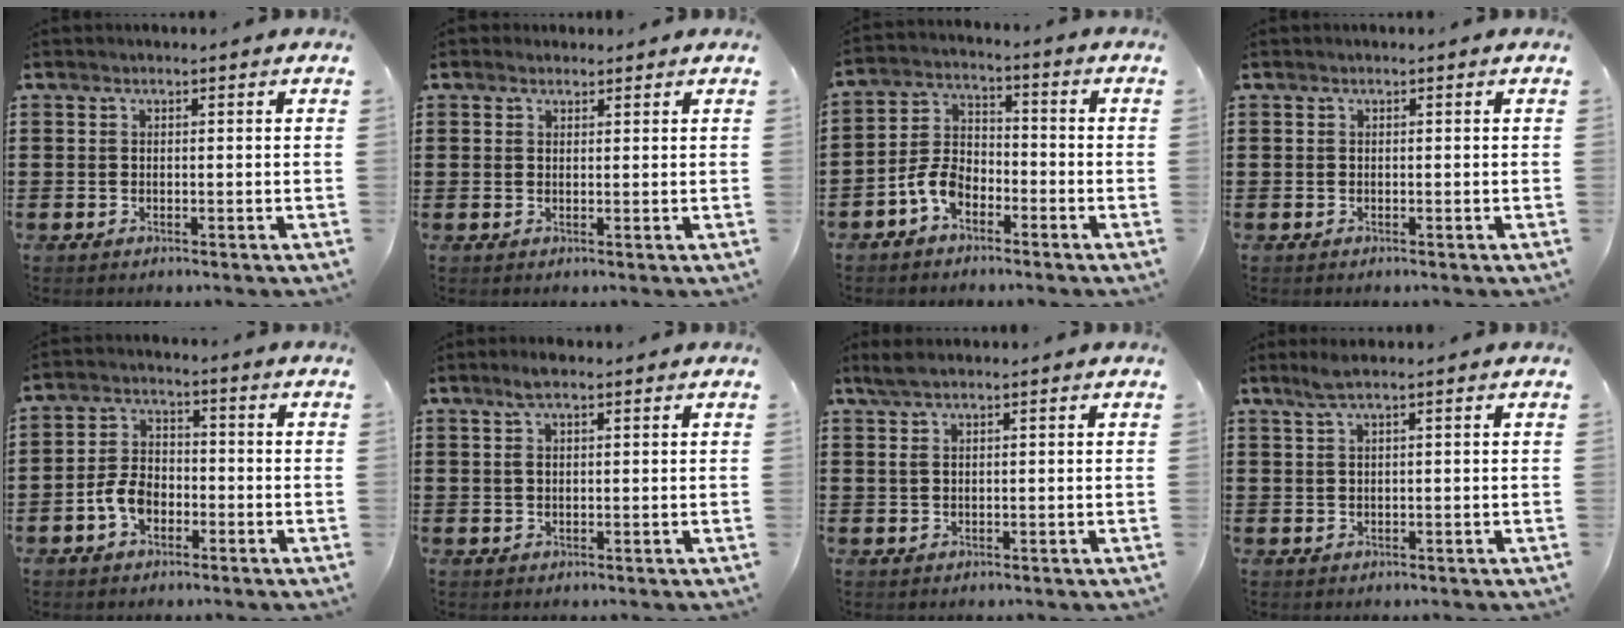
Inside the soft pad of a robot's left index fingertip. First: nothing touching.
{"total": 1.2, "force": [1.0, 0.6, 0.2], "torque": [-0.006, 0.005, 0.020]}
{"total": 6.2, "force": [-3.6, 3.7, 3.4], "torque": [-0.095, 0.008, -0.078]}
{"total": 0.0}
{"total": 5.4, "force": [-2.3, 3.3, 3.5], "torque": [-0.089, 0.004, -0.051]}
{"total": 2.8, "force": [1.4, 0.9, 2.3], "torque": [-0.048, 0.007, 0.023]}
{"total": 2.2, "force": [1.0, 0.5, 1.9], "torque": [-0.038, 0.003, 0.017]}
{"total": 2.0, "force": [1.1, -0.1, 1.7], "torque": [-0.035, -0.001, 0.019]}